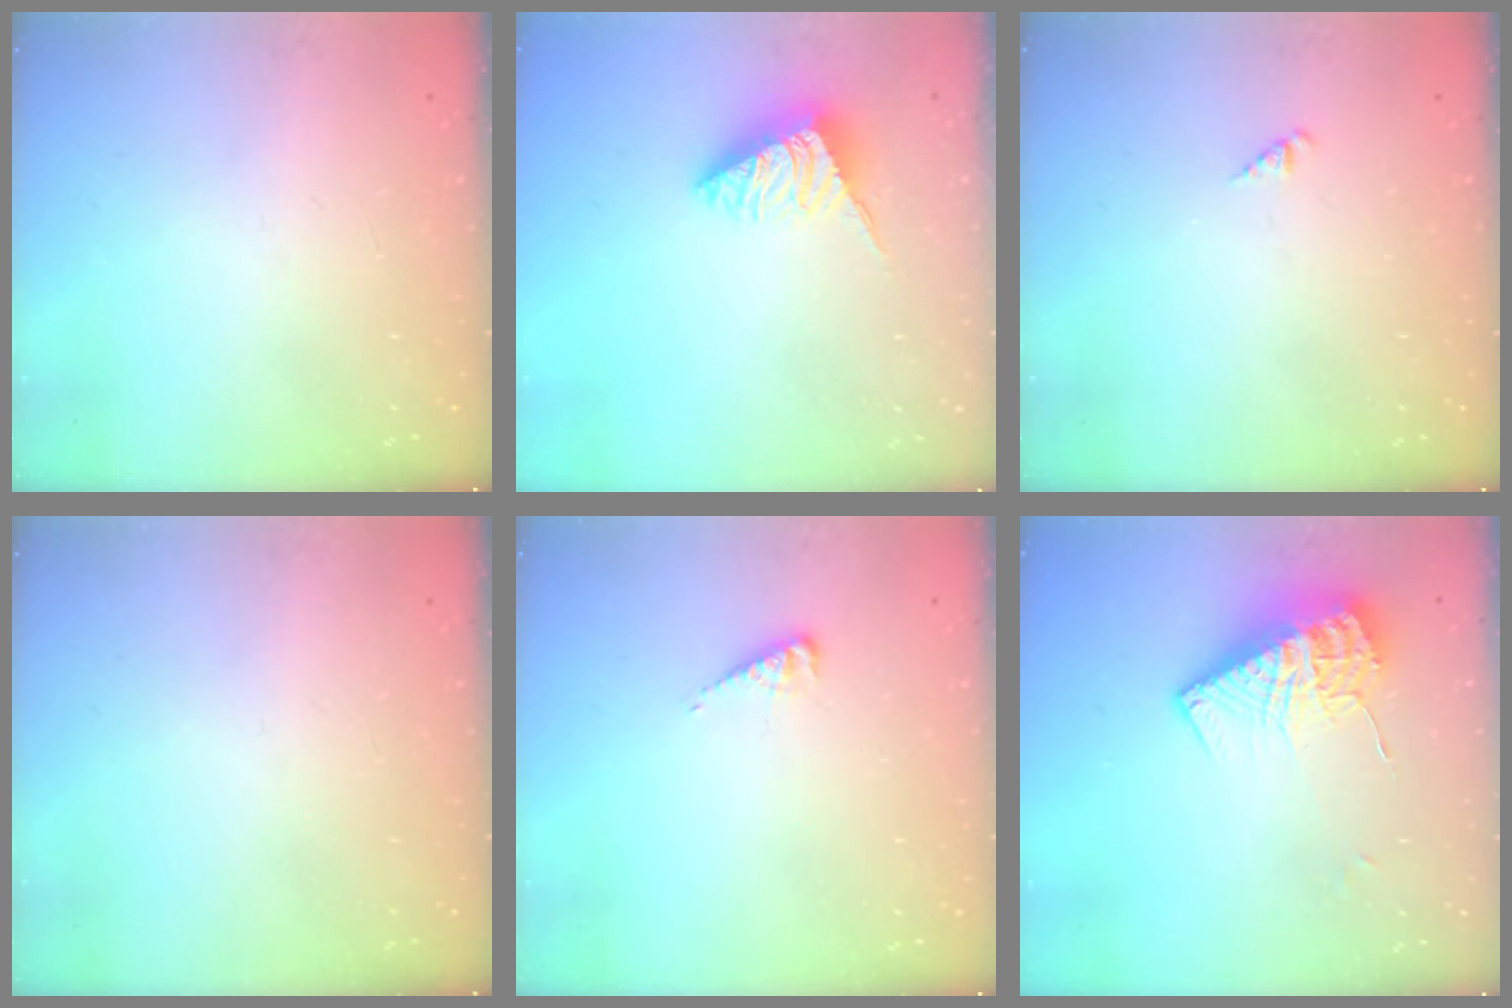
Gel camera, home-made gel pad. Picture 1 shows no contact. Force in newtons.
{"total": 3.0, "press": 3.0, "slide": 0.2}
{"total": 0.9, "press": 0.9, "slide": 0.2}
{"total": 0.0}
{"total": 2.9, "press": 2.9, "slide": 0.4}
{"total": 13.5, "press": 13.4, "slide": 1.1}